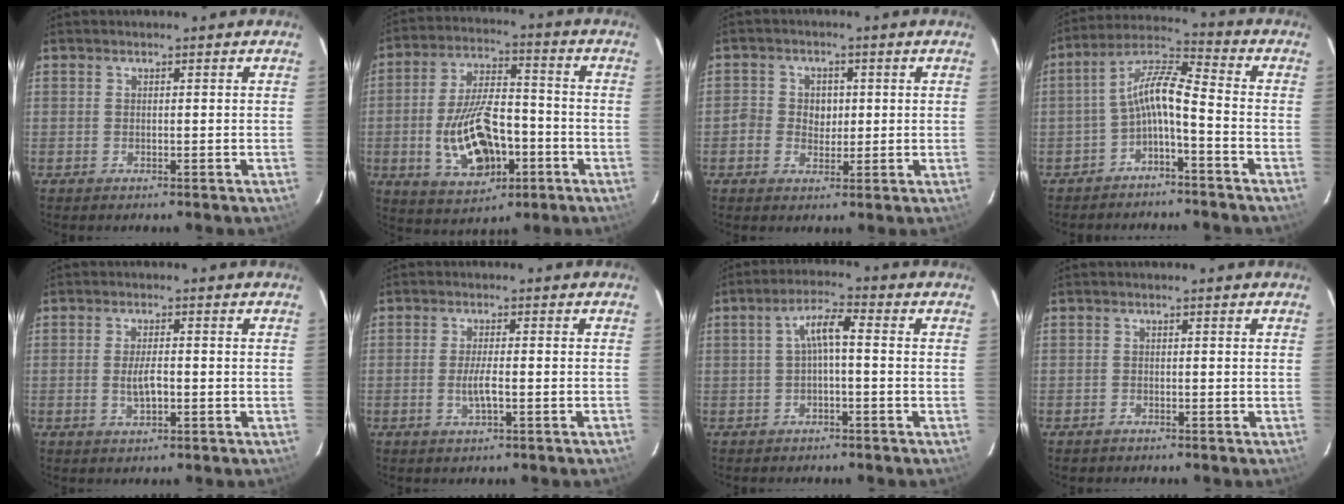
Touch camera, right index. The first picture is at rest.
{"total": 15.4, "force": [-4.6, 8.0, 12.4], "torque": [-0.248, 0.003, -0.061]}
{"total": 4.4, "force": [-0.3, 4.1, 1.4], "torque": [-0.032, 0.014, -0.011]}
{"total": 7.7, "force": [-3.3, 1.5, 6.8], "torque": [-0.162, 0.021, -0.063]}
{"total": 3.4, "force": [-0.8, 1.2, 3.1], "torque": [-0.058, -0.005, -0.011]}
{"total": 3.5, "force": [-1.2, 0.4, 3.3], "torque": [-0.064, -0.007, -0.020]}
{"total": 4.6, "force": [-0.5, 1.0, 4.4], "torque": [-0.089, 0.014, -0.007]}
{"total": 0.9, "force": [-0.7, 0.6, 0.0], "torque": [-0.004, 0.003, -0.012]}